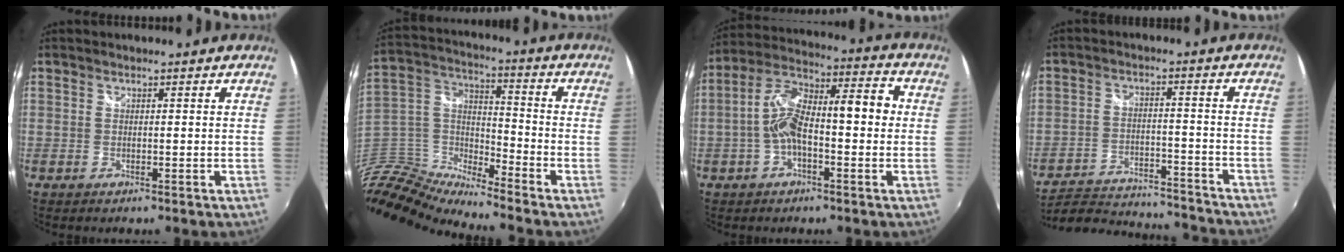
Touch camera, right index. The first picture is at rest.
{"total": 11.5, "force": [-9.8, 2.7, 5.5], "torque": [-0.137, 0.006, -0.207]}
{"total": 12.2, "force": [-1.1, 4.5, 11.3], "torque": [-0.215, 0.026, -0.026]}
{"total": 22.4, "force": [-20.2, 5.7, 7.7], "torque": [-0.159, -0.008, -0.278]}